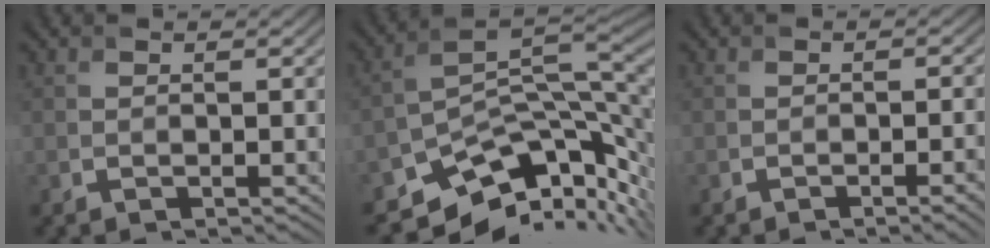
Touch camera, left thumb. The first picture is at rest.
{"total": 11.2, "force": [-5.6, 5.7, 7.8], "torque": [-0.142, -0.015, -0.082]}
{"total": 3.3, "force": [-1.5, 0.8, 2.8], "torque": [-0.032, 0.006, -0.023]}